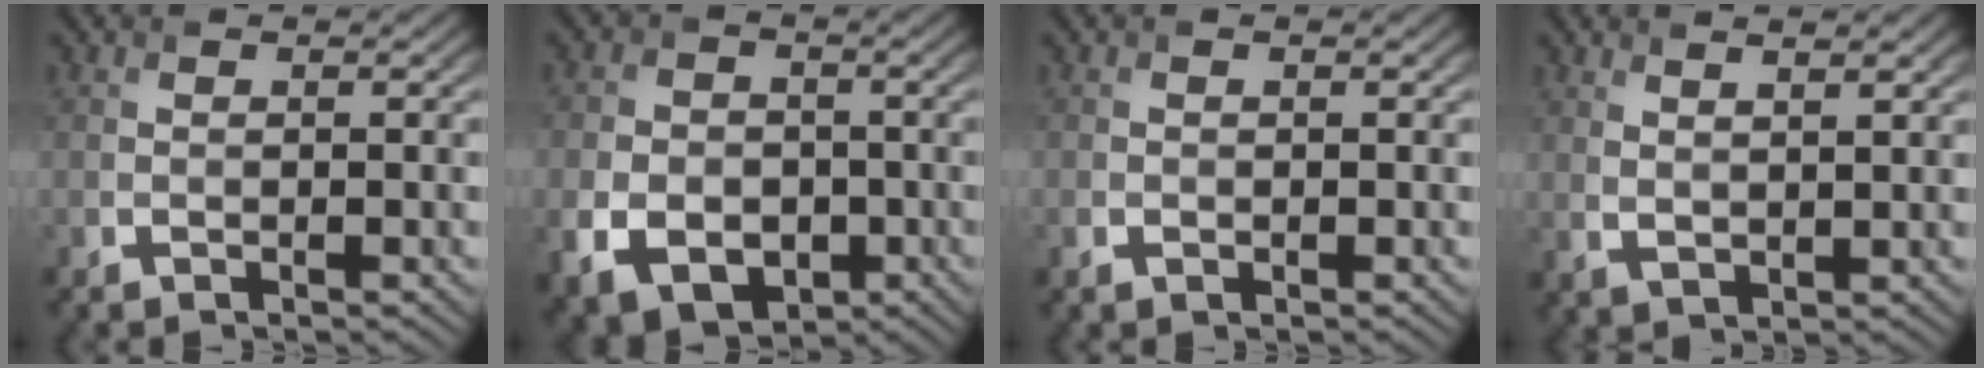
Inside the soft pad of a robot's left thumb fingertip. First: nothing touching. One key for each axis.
{"total": 8.8, "fx": -3.1, "fy": 6.9, "fz": 4.7, "tx": -0.100, "ty": -0.032, "tz": -0.065}
{"total": 0.7, "fx": -0.3, "fy": 0.5, "fz": 0.3, "tx": -0.007, "ty": -0.003, "tz": -0.005}
{"total": 3.2, "fx": 2.3, "fy": 0.7, "fz": 2.1, "tx": -0.034, "ty": 0.001, "tz": 0.040}